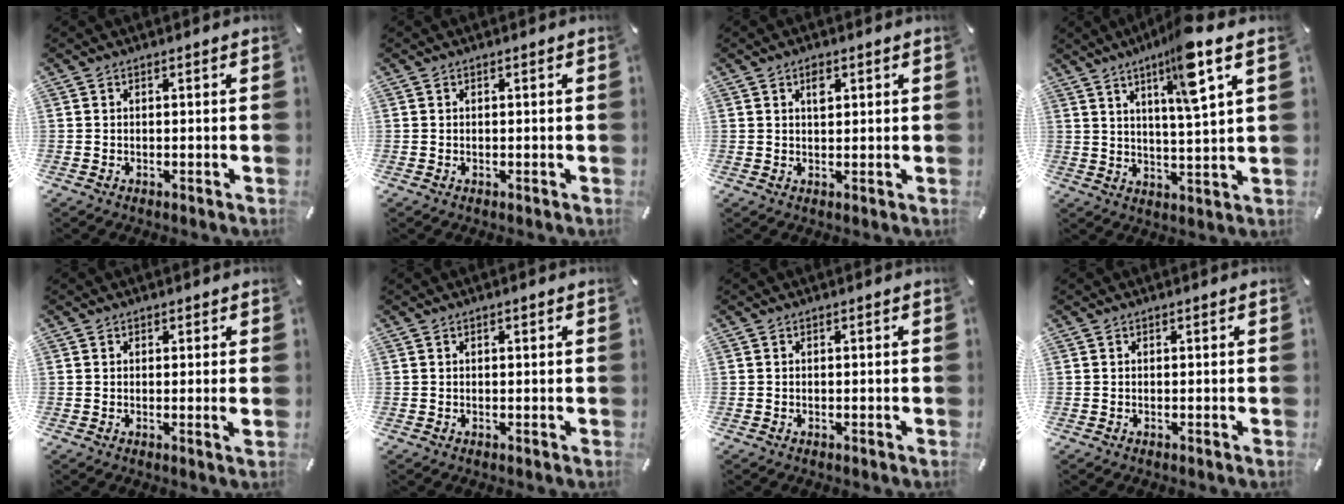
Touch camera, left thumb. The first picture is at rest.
{"total": 0.0}
{"total": 2.6, "force": [1.2, 1.4, 1.9], "torque": [-0.027, -0.003, 0.016]}
{"total": 11.9, "force": [6.9, 1.5, 9.6], "torque": [-0.149, -0.032, 0.108]}
{"total": 1.4, "force": [0.5, 0.4, 1.2], "torque": [-0.018, -0.004, 0.007]}
{"total": 0.8, "force": [0.3, 0.3, 0.6], "torque": [-0.011, 0.002, 0.005]}
{"total": 0.0}
{"total": 0.0}